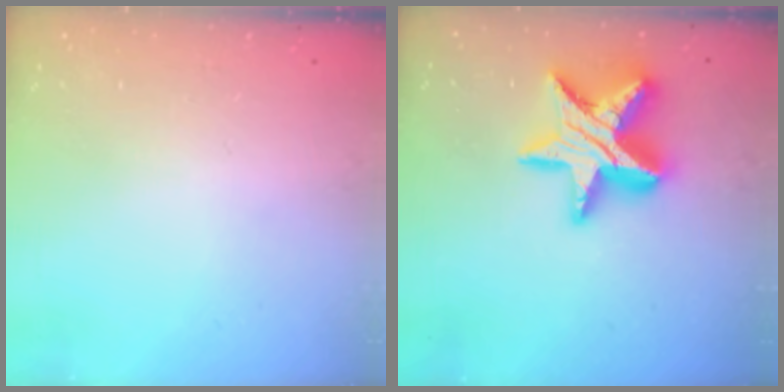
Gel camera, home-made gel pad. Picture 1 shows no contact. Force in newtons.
{"total": 19.0, "press": 18.9, "slide": 1.5}